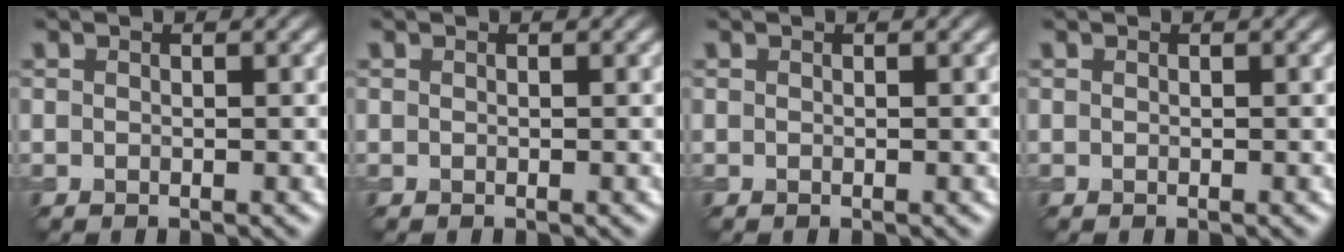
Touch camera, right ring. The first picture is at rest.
{"total": 0.0}
{"total": 0.0}
{"total": 0.0}